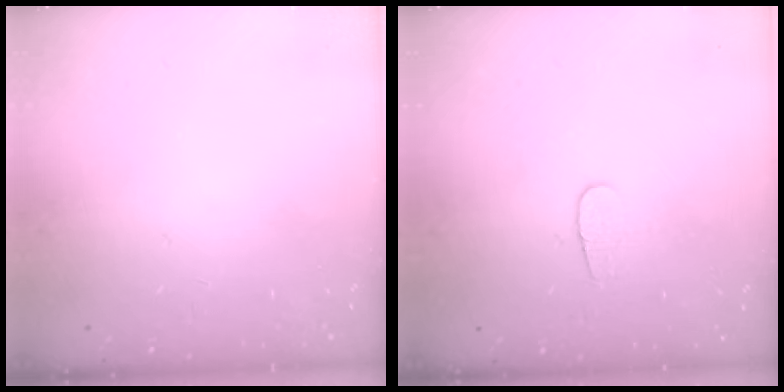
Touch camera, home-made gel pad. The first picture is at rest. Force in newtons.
{"total": 5.1, "press": 5.1, "slide": 0.5}